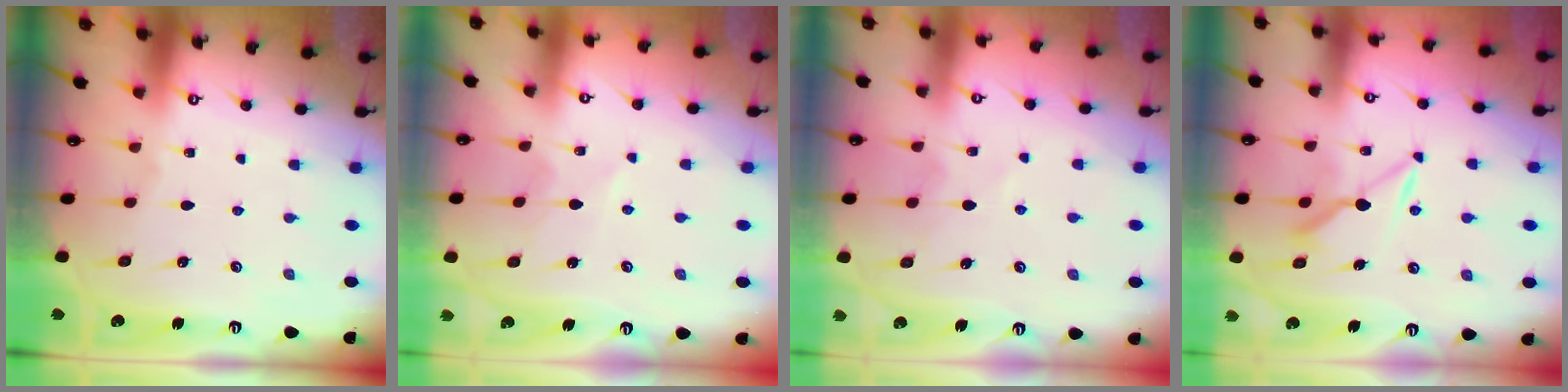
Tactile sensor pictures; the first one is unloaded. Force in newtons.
{"total": 1.6, "press": 1.5, "slide": 0.3}
{"total": 4.9, "press": 4.9, "slide": 0.5}
{"total": 7.3, "press": 7.3, "slide": 0.6}